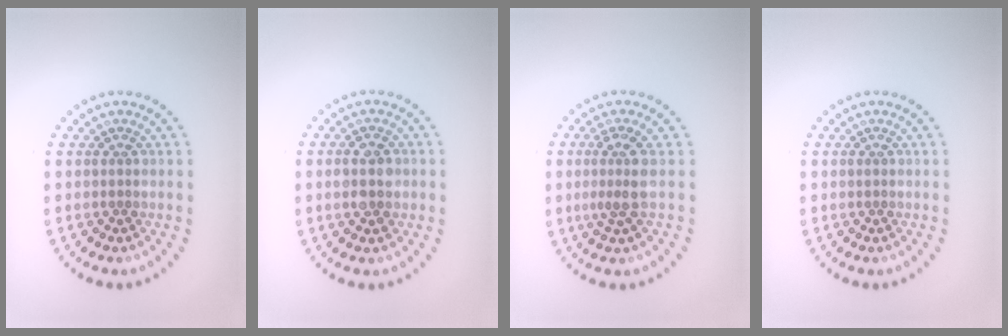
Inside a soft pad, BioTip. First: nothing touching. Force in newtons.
{"total": 2.8, "press": 2.8, "slide": 0.3}
{"total": 2.6, "press": 1.9, "slide": 1.7}
{"total": 0.0}